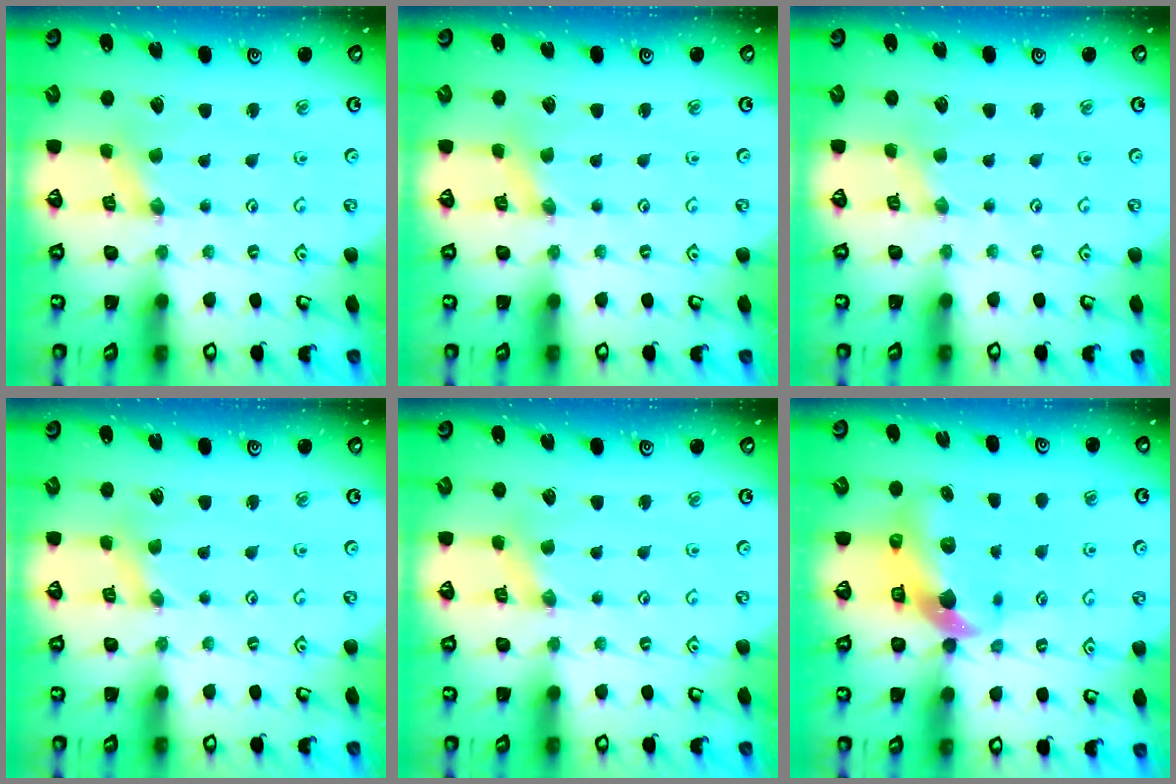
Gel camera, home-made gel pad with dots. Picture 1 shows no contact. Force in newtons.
{"total": 1.1, "press": 1.1, "slide": 0.1}
{"total": 0.0}
{"total": 0.0}
{"total": 1.3, "press": 1.3, "slide": 0.2}
{"total": 10.6, "press": 10.5, "slide": 1.9}